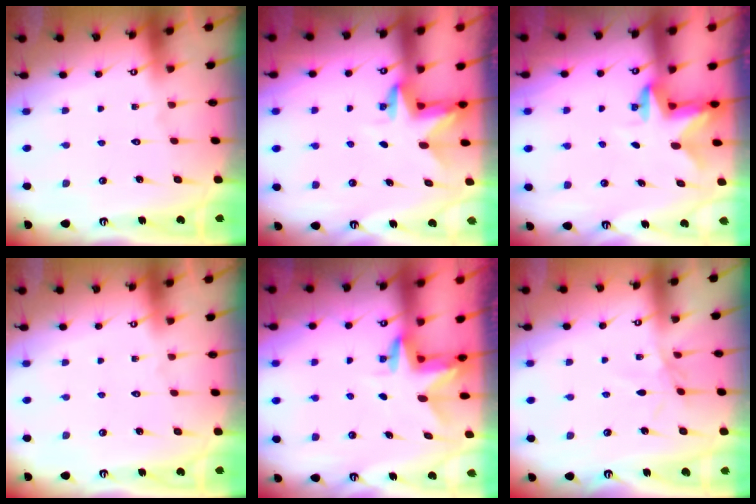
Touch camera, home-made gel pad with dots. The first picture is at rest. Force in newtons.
{"total": 3.3, "press": 3.3, "slide": 0.1}
{"total": 2.8, "press": 2.8, "slide": 0.5}
{"total": 0.0}
{"total": 3.1, "press": 3.1, "slide": 0.2}
{"total": 2.3, "press": 2.3, "slide": 0.5}